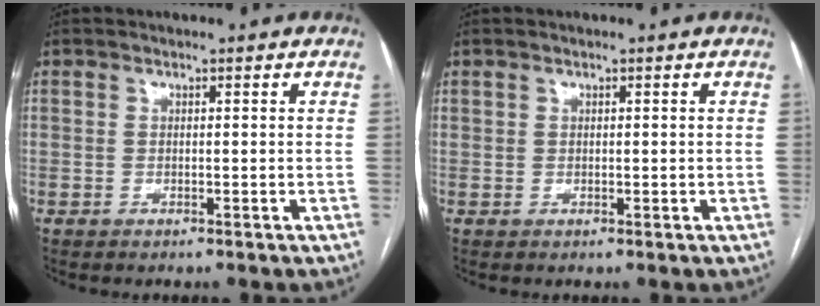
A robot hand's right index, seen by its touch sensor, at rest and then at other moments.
{"total": 0.7, "force": [0.3, 0.5, 0.4], "torque": [-0.007, 0.003, 0.009]}